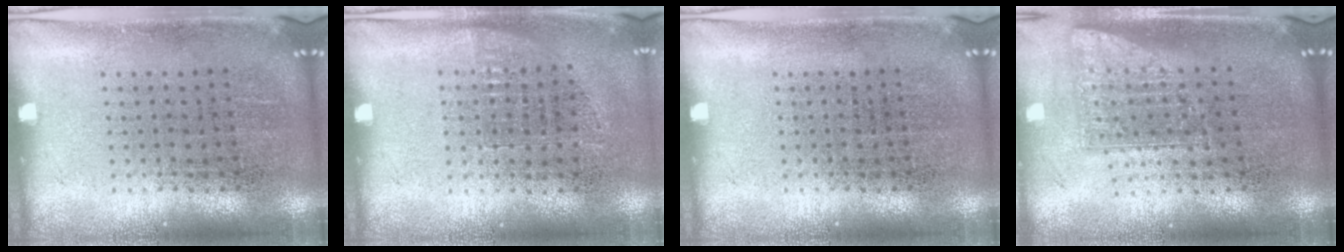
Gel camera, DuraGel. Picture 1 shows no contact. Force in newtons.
{"total": 0.7, "press": 0.6, "slide": 0.3}
{"total": 0.0}
{"total": 1.6, "press": 1.2, "slide": 1.1}